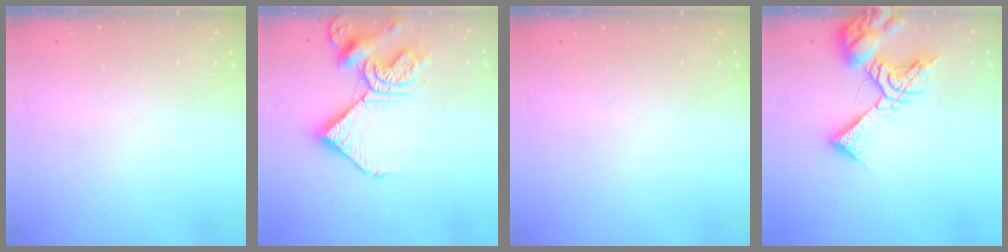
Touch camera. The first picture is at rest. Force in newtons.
{"total": 12.4, "press": 12.3, "slide": 1.5}
{"total": 0.0}
{"total": 11.8, "press": 11.6, "slide": 1.6}